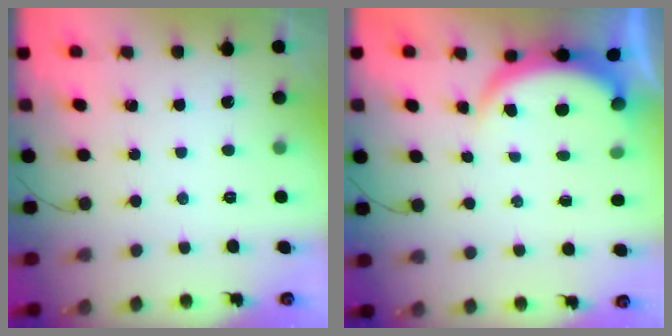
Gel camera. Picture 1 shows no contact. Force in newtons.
{"total": 4.9, "press": 4.9, "slide": 0.4}